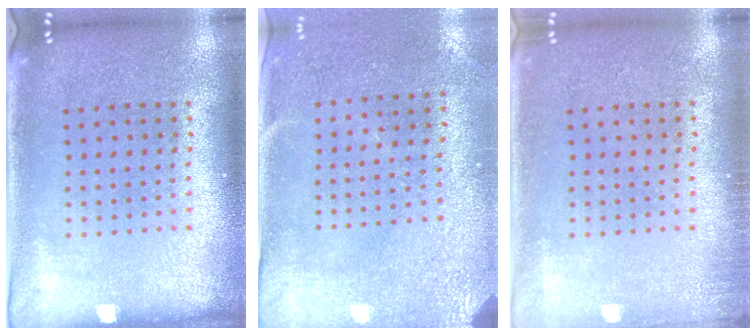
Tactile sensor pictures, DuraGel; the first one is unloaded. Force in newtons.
{"total": 3.0, "press": 2.4, "slide": 1.8}
{"total": 0.9, "press": 0.9, "slide": 0.2}